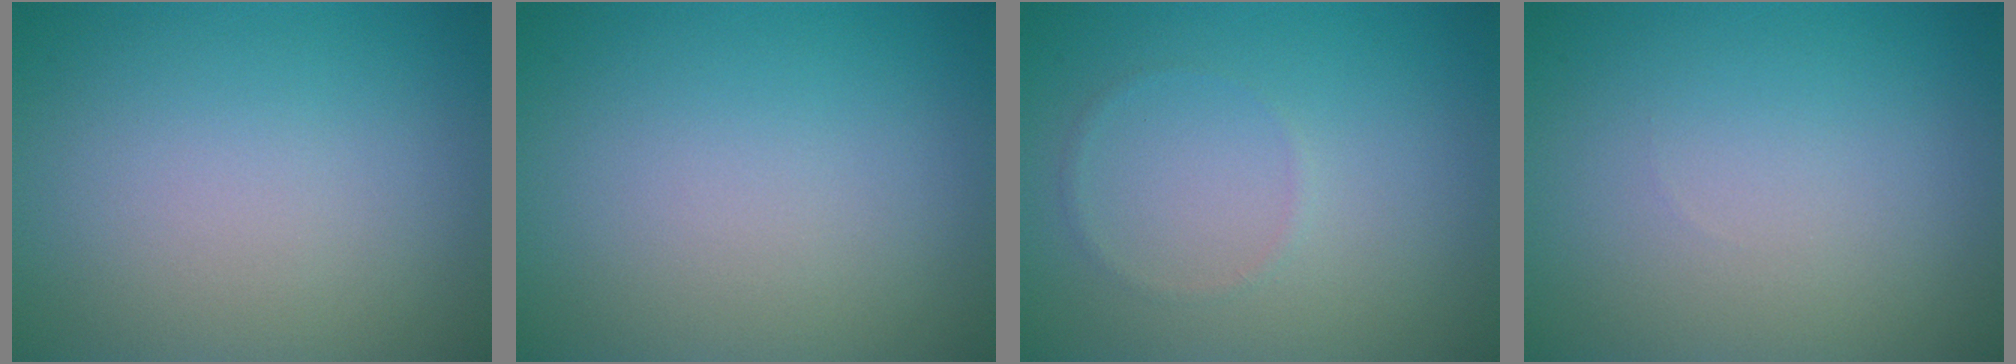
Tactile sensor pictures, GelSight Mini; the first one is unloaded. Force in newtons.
{"total": 0.0}
{"total": 0.5, "press": 0.5, "slide": 0.1}
{"total": 0.0}